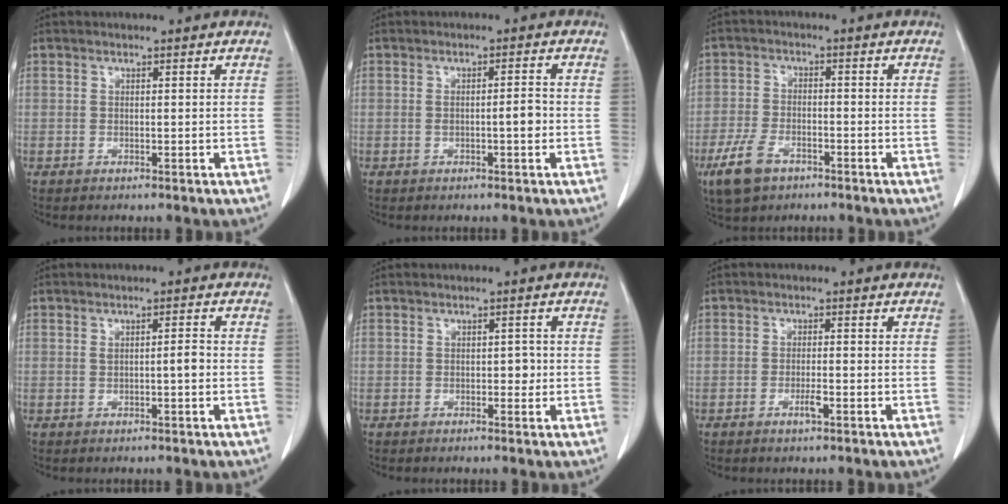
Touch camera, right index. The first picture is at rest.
{"total": 2.6, "force": [-0.5, 0.4, 2.5], "torque": [-0.043, 0.002, -0.007]}
{"total": 6.7, "force": [-4.0, 3.5, 4.1], "torque": [-0.095, -0.005, -0.070]}
{"total": 1.9, "force": [-0.1, 0.3, 1.9], "torque": [-0.033, 0.001, 0.000]}
{"total": 1.6, "force": [-0.2, 1.0, 1.2], "torque": [-0.011, 0.004, -0.002]}
{"total": 2.0, "force": [-1.0, 0.3, 1.7], "torque": [-0.032, -0.001, -0.016]}